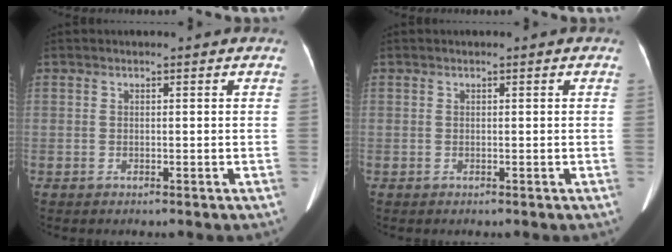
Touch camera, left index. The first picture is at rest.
{"total": 0.0}